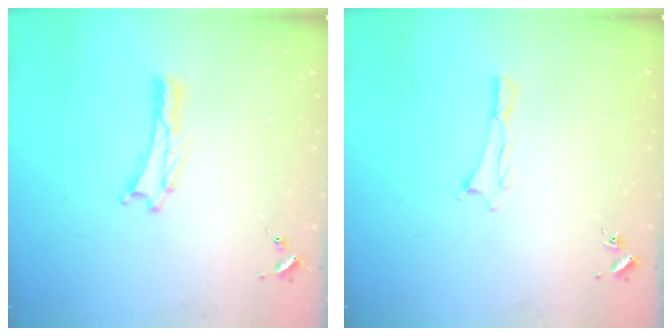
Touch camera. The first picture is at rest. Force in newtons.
{"total": 0.6, "press": 0.5, "slide": 0.2}